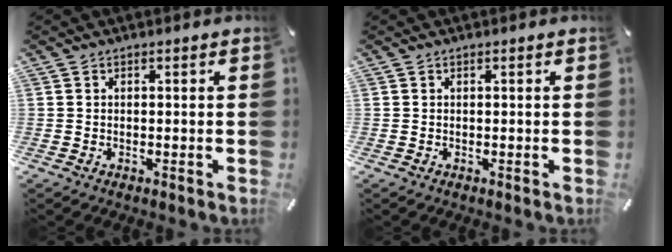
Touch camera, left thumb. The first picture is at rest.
{"total": 0.0}